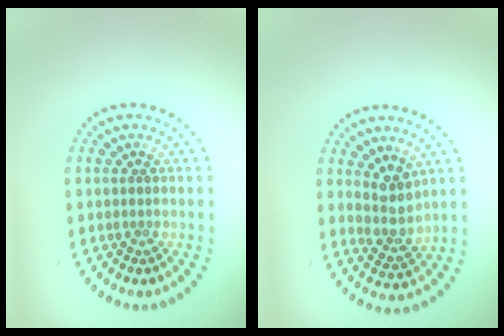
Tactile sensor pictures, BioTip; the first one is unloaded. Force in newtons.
{"total": 3.1, "press": 2.4, "slide": 1.9}